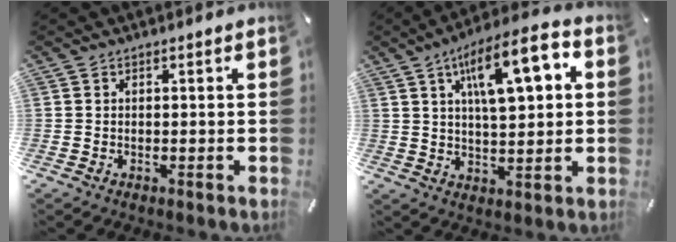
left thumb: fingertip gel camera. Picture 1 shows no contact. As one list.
[{"total": 14.4, "force": [5.5, 6.1, 11.8], "torque": [-0.170, -0.011, 0.086]}]